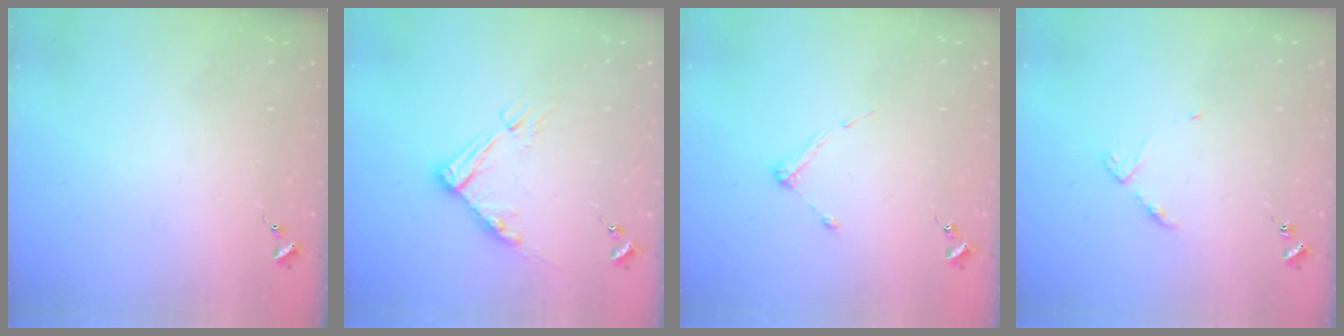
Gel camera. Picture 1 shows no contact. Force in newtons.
{"total": 10.5, "press": 10.4, "slide": 1.2}
{"total": 3.4, "press": 3.4, "slide": 0.4}
{"total": 4.4, "press": 4.3, "slide": 0.5}